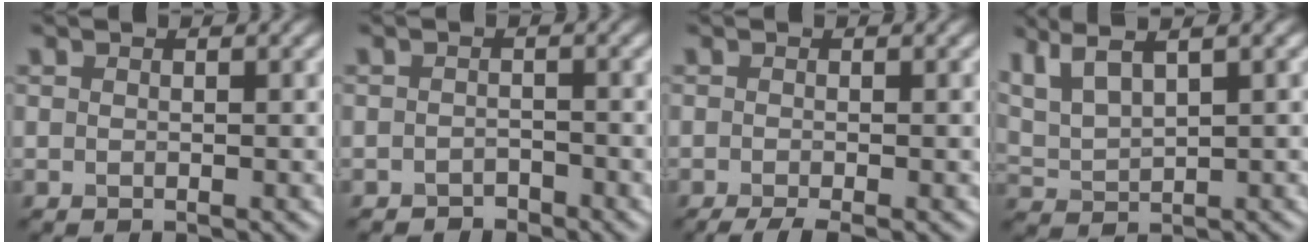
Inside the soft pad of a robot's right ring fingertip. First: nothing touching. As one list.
[{"total": 1.3, "force": [-1.2, 0.5, 0.1], "torque": [0.002, 0.005, -0.021]}, {"total": 2.6, "force": [-1.9, 0.5, 1.8], "torque": [-0.029, -0.005, -0.038]}, {"total": 5.4, "force": [3.6, 1.6, 3.7], "torque": [-0.087, 0.018, 0.077]}]